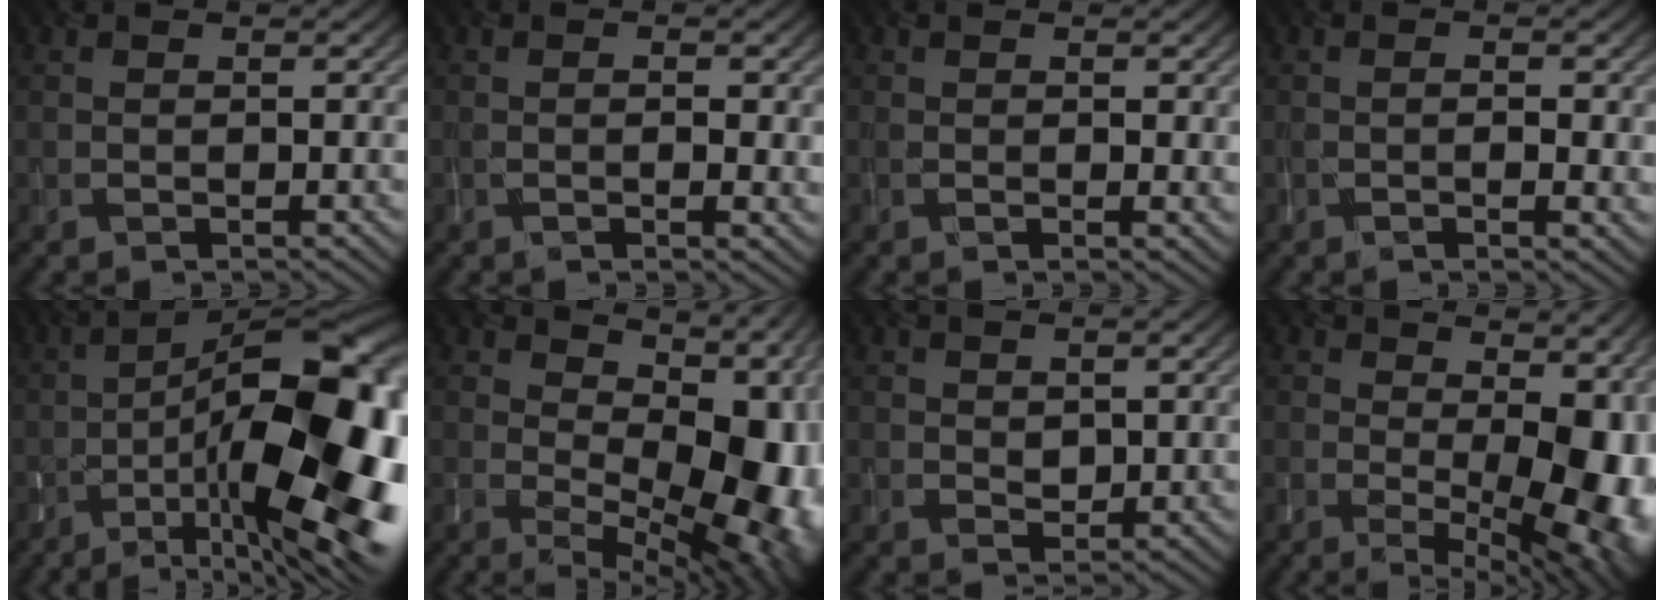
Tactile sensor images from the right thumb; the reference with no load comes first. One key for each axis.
{"total": 2.3, "fx": -0.3, "fy": 0.8, "fz": 2.2, "tx": -0.035, "ty": -0.004, "tz": -0.003}
{"total": 1.1, "fx": 0.2, "fy": 0.5, "fz": 1.0, "tx": -0.016, "ty": -0.005, "tz": 0.006}
{"total": 2.7, "fx": -0.5, "fy": 0.8, "fz": 2.5, "tx": -0.040, "ty": -0.003, "tz": -0.007}
{"total": 21.2, "fx": -5.8, "fy": 8.2, "fz": 18.6, "tx": -0.247, "ty": 0.005, "tz": -0.101}
{"total": 15.5, "fx": 1.3, "fy": 9.1, "fz": 12.5, "tx": -0.147, "ty": -0.017, "tz": 0.058}
{"total": 1.2, "fx": 0.5, "fy": 1.0, "fz": 0.4, "tx": -0.012, "ty": -0.004, "tz": 0.015}
{"total": 15.6, "fx": -0.1, "fy": 8.1, "fz": 13.3, "tx": -0.139, "ty": -0.007, "tz": 0.035}